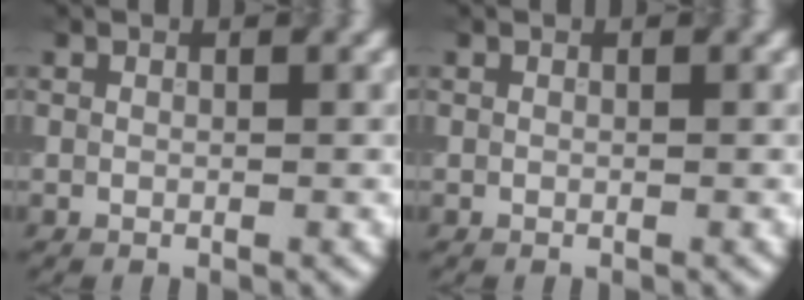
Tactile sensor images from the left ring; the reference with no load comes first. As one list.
[{"total": 0.0}]